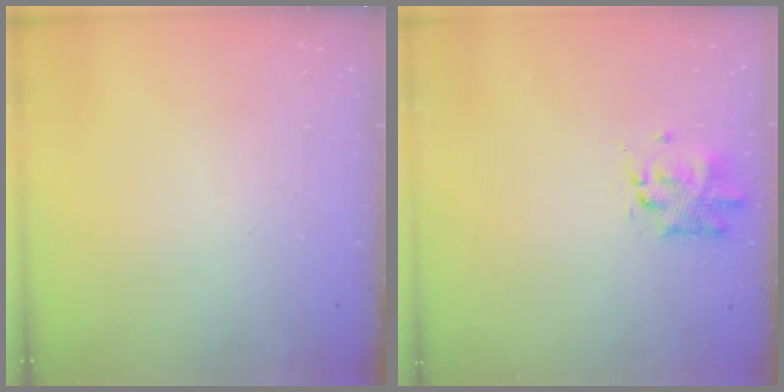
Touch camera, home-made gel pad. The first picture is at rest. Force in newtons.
{"total": 2.6, "press": 2.5, "slide": 0.9}